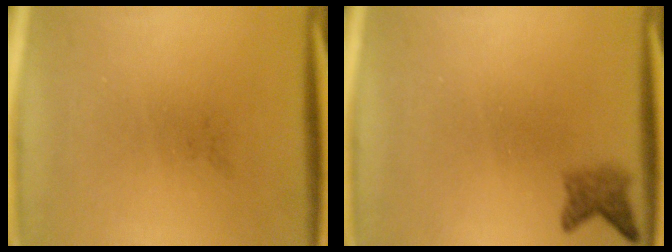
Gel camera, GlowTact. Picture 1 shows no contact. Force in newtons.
{"total": 2.1}